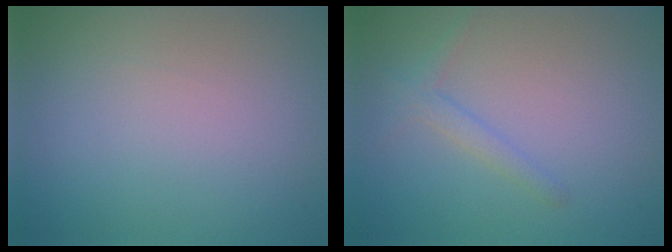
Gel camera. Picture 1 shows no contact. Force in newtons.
{"total": 1.5, "press": 1.5, "slide": 0.1}